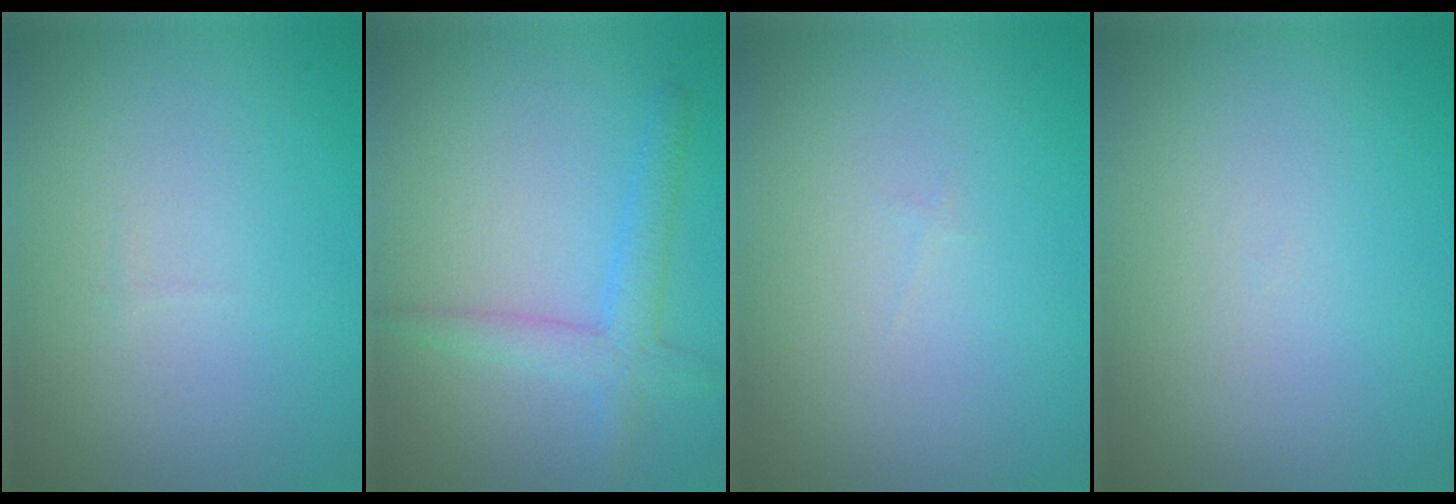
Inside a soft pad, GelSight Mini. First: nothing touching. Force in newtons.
{"total": 2.8, "press": 2.8, "slide": 0.2}
{"total": 0.0}
{"total": 0.0}